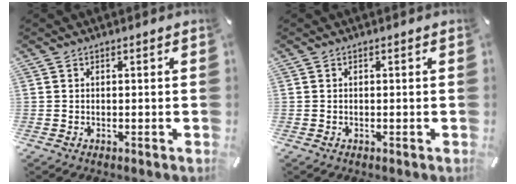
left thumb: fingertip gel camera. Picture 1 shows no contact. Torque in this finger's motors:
{"motor_torque": [-0.04, 0.03, -0.02, 0.02, 0.00]}